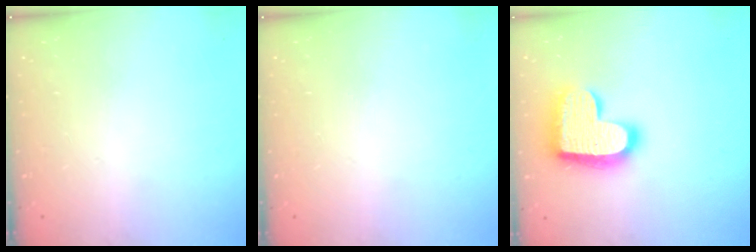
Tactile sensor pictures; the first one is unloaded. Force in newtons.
{"total": 0.0}
{"total": 18.7, "press": 18.7, "slide": 1.2}